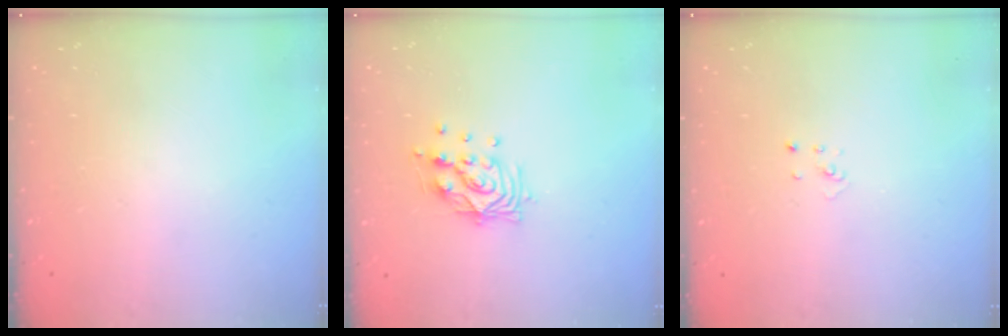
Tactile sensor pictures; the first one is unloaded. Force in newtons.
{"total": 10.6, "press": 10.5, "slide": 0.8}
{"total": 2.1, "press": 2.1, "slide": 0.1}